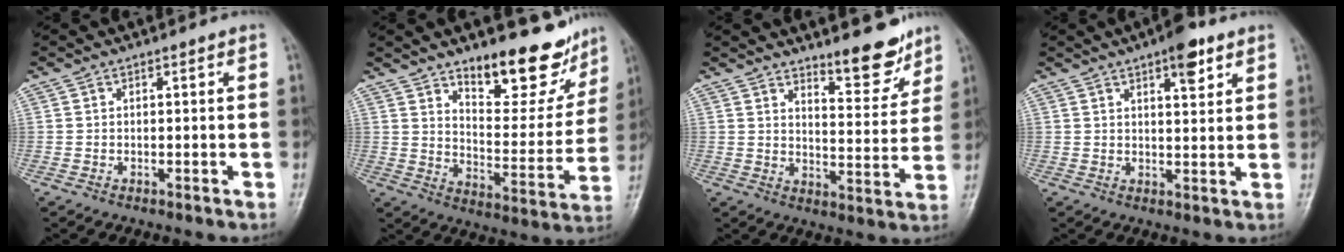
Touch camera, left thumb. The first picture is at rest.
{"total": 16.2, "force": [12.1, 6.2, 8.8], "torque": [-0.066, -0.090, 0.184]}
{"total": 8.9, "force": [7.1, 2.5, 4.6], "torque": [-0.044, -0.063, 0.113]}
{"total": 6.3, "force": [3.7, 2.2, 4.6], "torque": [-0.050, -0.015, 0.047]}